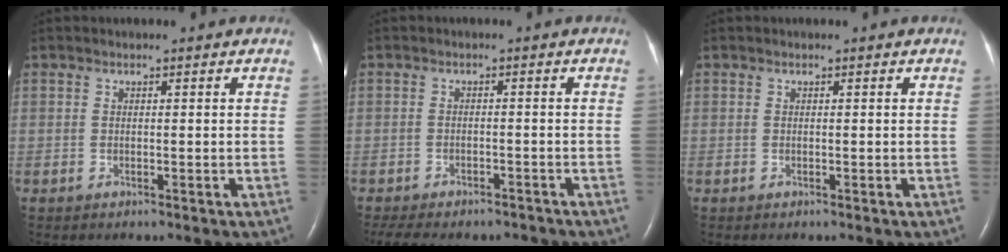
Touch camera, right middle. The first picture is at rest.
{"total": 11.0, "force": [-9.6, 3.7, 3.9], "torque": [-0.078, 0.000, -0.124]}
{"total": 0.0}